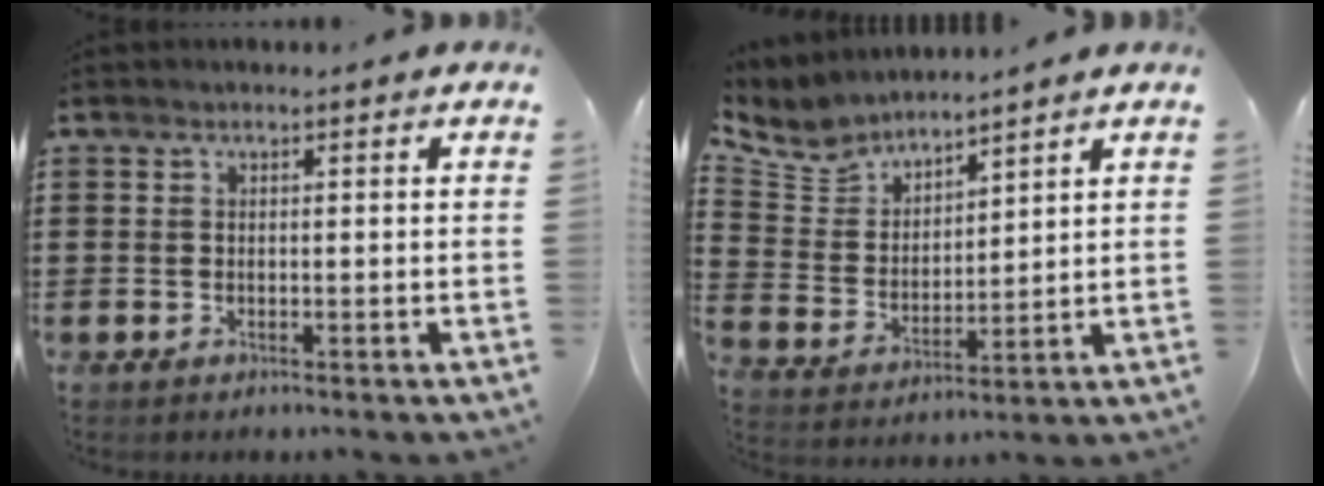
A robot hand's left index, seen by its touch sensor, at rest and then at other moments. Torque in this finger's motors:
{"motor_torque": [0.30, 0.27, 0.22, 0.12]}